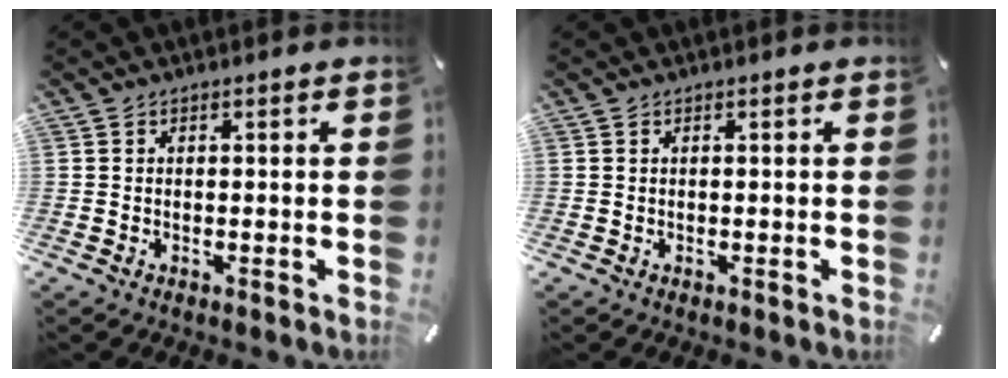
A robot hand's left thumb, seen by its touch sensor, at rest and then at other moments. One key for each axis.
{"total": 0.0}